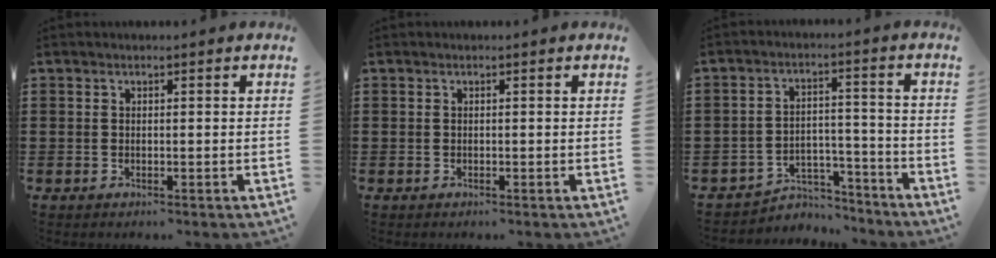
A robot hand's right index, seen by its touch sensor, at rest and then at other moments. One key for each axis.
{"total": 0.0}
{"total": 4.5, "fx": -4.0, "fy": 1.8, "fz": 0.7, "tx": -0.018, "ty": 0.011, "tz": -0.082}